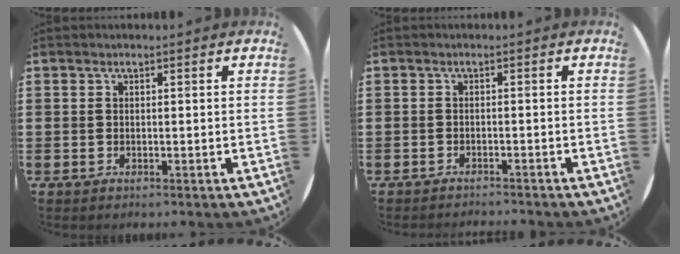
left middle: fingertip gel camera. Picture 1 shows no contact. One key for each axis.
{"total": 0.7, "fx": -0.7, "fy": -0.1, "fz": 0.0, "tx": -0.004, "ty": 0.000, "tz": -0.015}